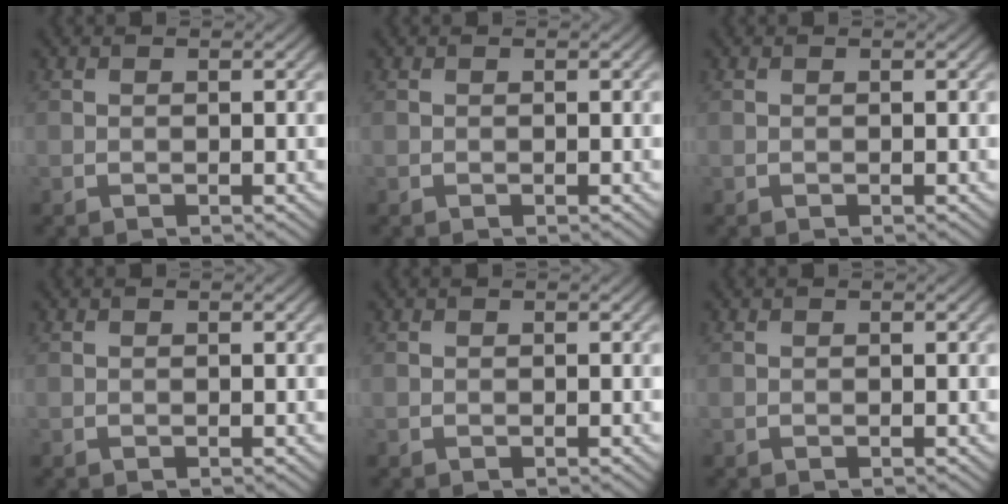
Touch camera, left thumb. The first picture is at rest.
{"total": 0.0}
{"total": 0.0}
{"total": 0.0}
{"total": 0.0}
{"total": 0.0}